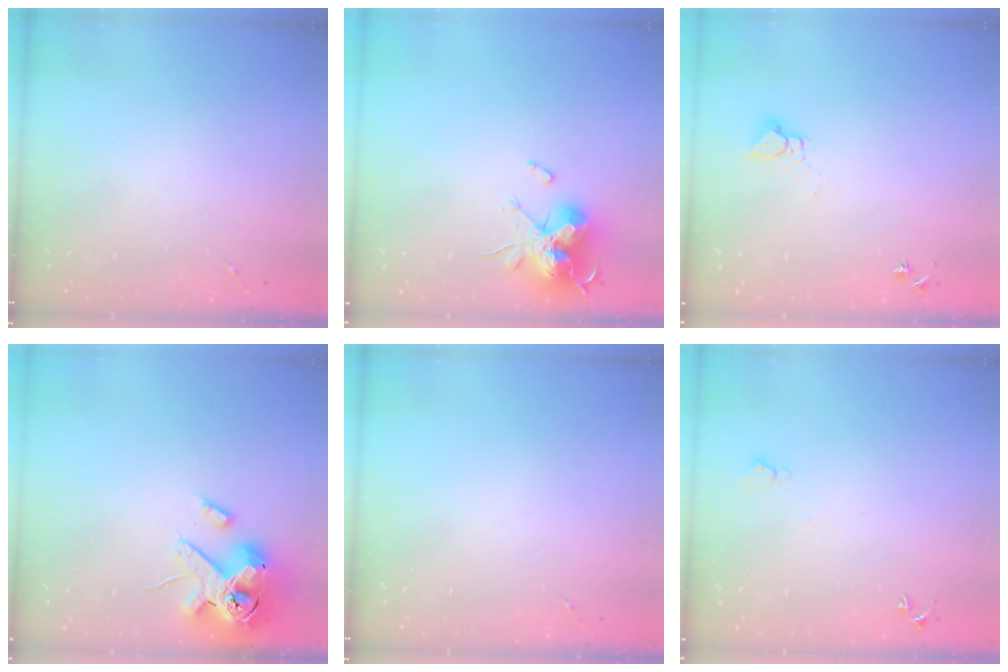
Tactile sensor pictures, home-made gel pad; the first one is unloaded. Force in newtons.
{"total": 16.4, "press": 16.4, "slide": 0.1}
{"total": 4.4, "press": 4.3, "slide": 0.4}
{"total": 15.9, "press": 15.7, "slide": 2.7}
{"total": 0.0}
{"total": 4.8, "press": 4.8, "slide": 0.6}